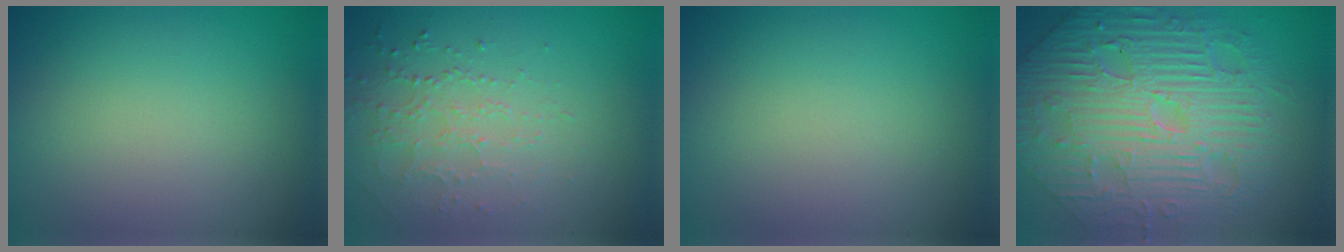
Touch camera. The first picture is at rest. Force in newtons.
{"total": 1.7, "press": 1.5, "slide": 0.8}
{"total": 0.0}
{"total": 11.6, "press": 7.8, "slide": 8.7}